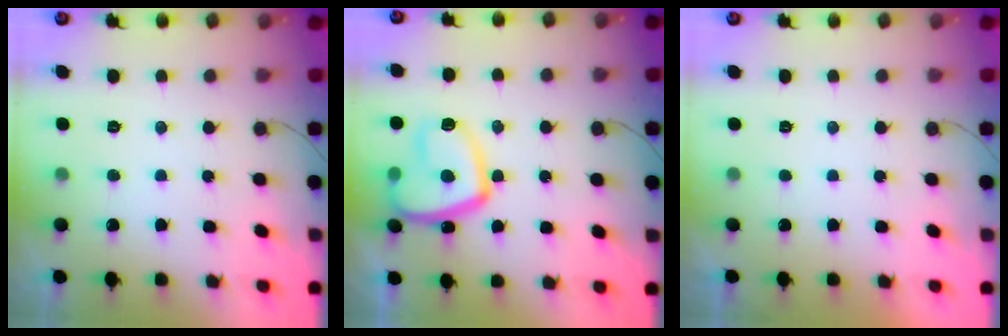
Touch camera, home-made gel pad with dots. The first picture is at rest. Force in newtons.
{"total": 15.5, "press": 15.4, "slide": 1.7}
{"total": 2.2, "press": 2.2, "slide": 0.3}